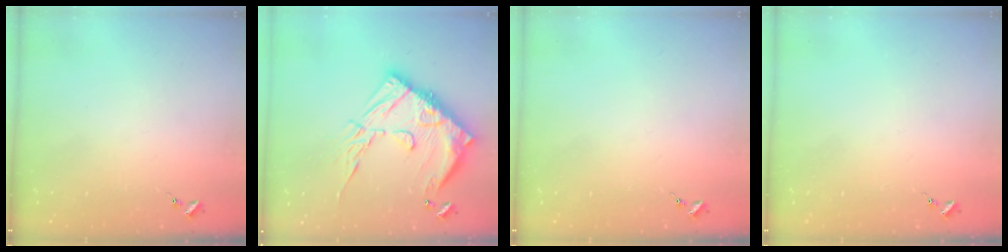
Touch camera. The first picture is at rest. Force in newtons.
{"total": 22.5, "press": 22.4, "slide": 2.1}
{"total": 0.0}
{"total": 0.0}